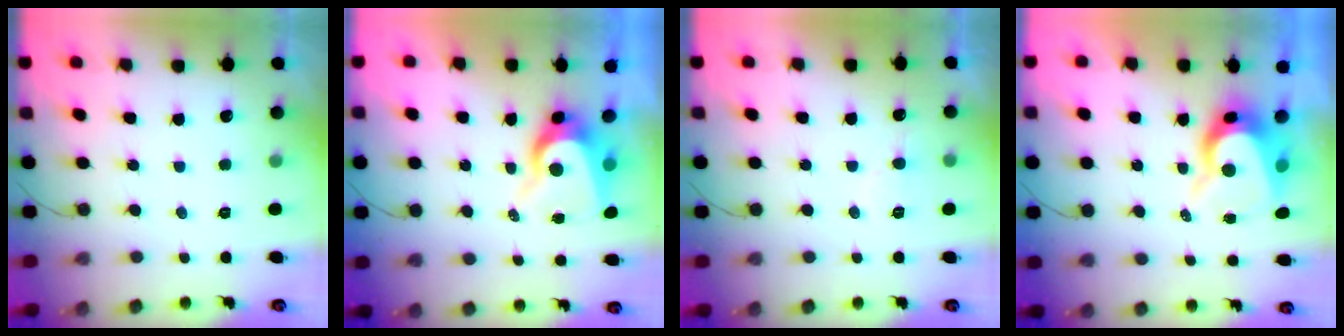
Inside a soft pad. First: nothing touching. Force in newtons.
{"total": 7.9, "press": 7.9, "slide": 0.7}
{"total": 6.0, "press": 6.0, "slide": 0.5}
{"total": 9.0, "press": 9.0, "slide": 0.6}